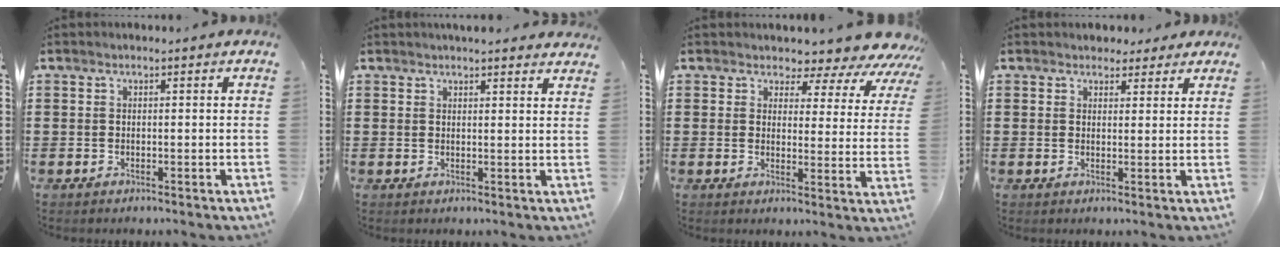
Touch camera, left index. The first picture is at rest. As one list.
[{"total": 2.3, "force": [2.2, 0.1, 0.4], "torque": [-0.014, 0.000, 0.043]}, {"total": 3.7, "force": [3.2, 1.7, 0.9], "torque": [-0.025, -0.028, 0.047]}, {"total": 2.7, "force": [2.2, 1.5, 0.4], "torque": [-0.007, 0.003, 0.039]}]